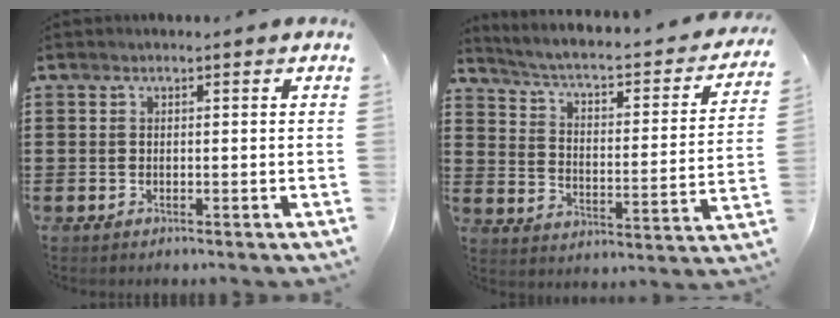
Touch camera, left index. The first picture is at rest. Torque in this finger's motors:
{"motor_torque": [1.27, -0.87, 0.21, 0.07]}